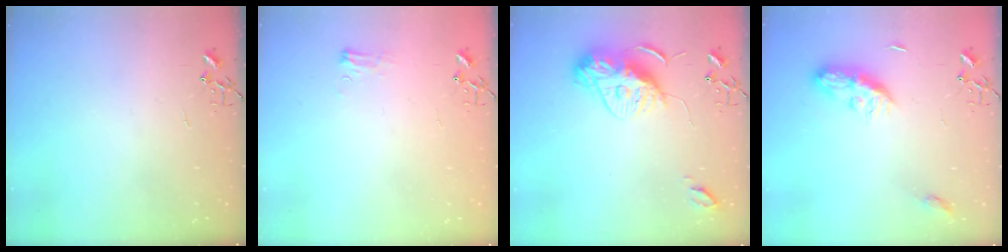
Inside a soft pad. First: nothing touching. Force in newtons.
{"total": 6.2, "press": 6.2, "slide": 0.8}
{"total": 11.7, "press": 11.6, "slide": 1.0}
{"total": 8.9, "press": 8.9, "slide": 0.2}